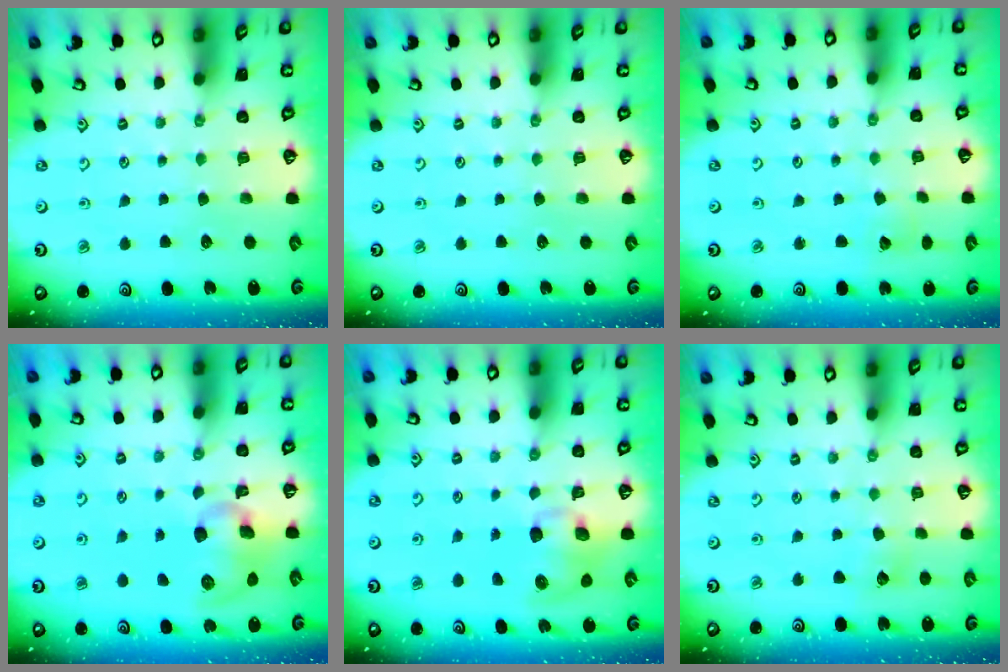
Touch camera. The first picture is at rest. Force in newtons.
{"total": 0.0}
{"total": 2.1, "press": 2.1, "slide": 0.2}
{"total": 11.0, "press": 10.9, "slide": 1.7}
{"total": 8.7, "press": 8.6, "slide": 1.1}
{"total": 6.5, "press": 6.5, "slide": 0.9}